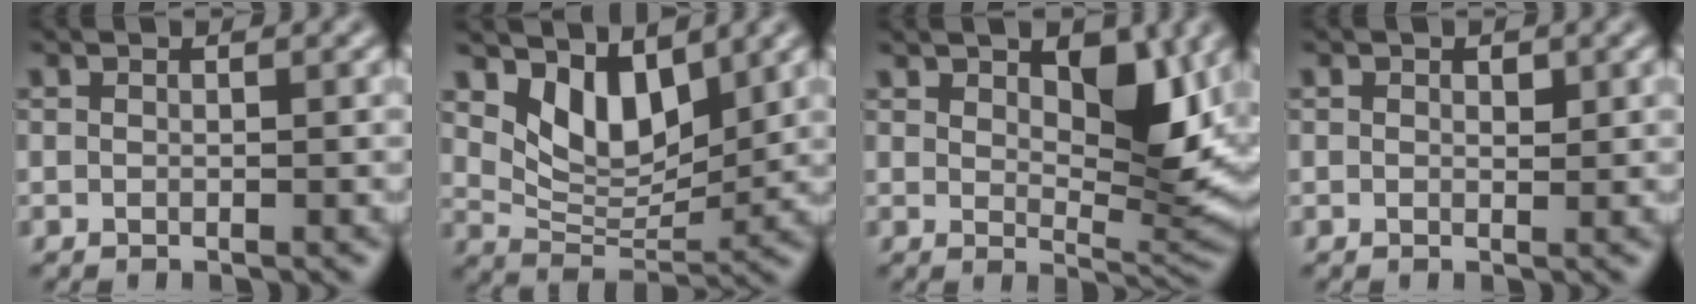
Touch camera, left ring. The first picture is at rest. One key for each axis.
{"total": 5.3, "fx": 3.3, "fy": 2.7, "fz": 3.0, "tx": -0.064, "ty": -0.017, "tz": 0.056}
{"total": 7.1, "fx": 2.9, "fy": 3.2, "fz": 5.7, "tx": -0.083, "ty": -0.009, "tz": 0.048}
{"total": 0.7, "fx": 0.3, "fy": 0.5, "fz": 0.4, "tx": -0.007, "ty": -0.003, "tz": 0.003}